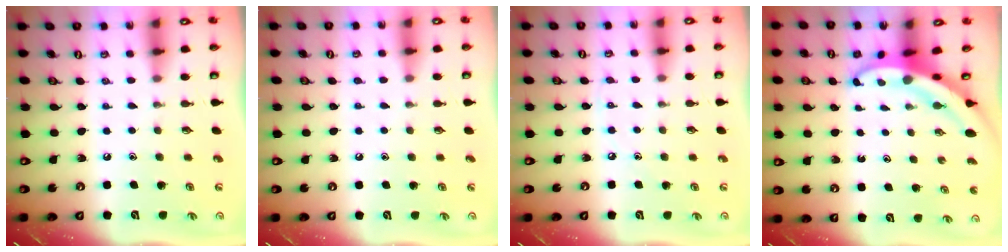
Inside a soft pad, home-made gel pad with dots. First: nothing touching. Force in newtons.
{"total": 2.9, "press": 2.8, "slide": 0.4}
{"total": 3.2, "press": 3.2, "slide": 0.4}
{"total": 4.3, "press": 4.2, "slide": 0.6}